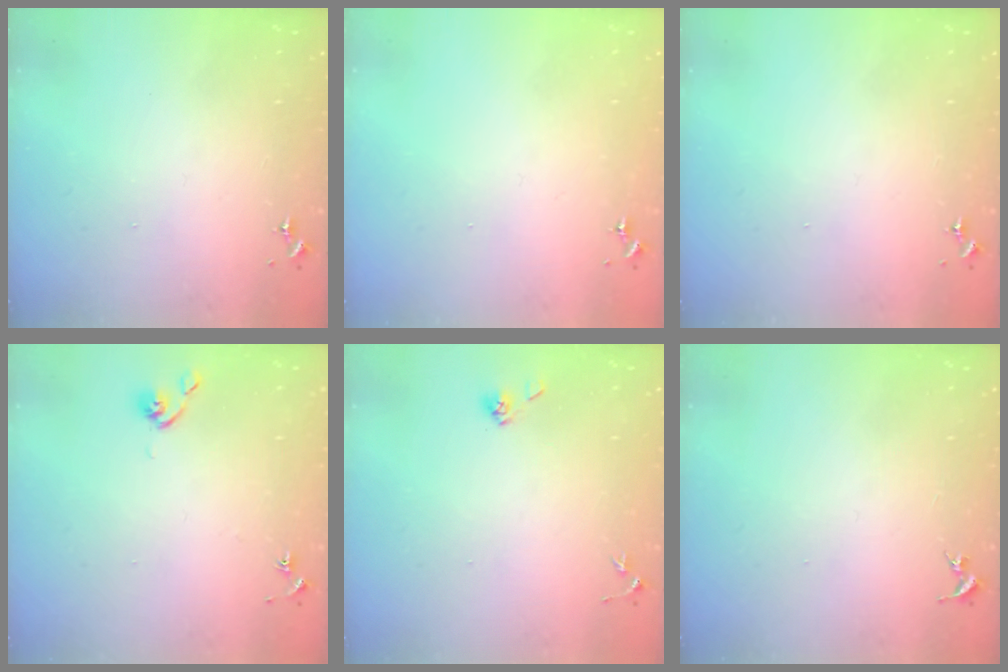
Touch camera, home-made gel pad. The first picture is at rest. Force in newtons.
{"total": 0.0}
{"total": 0.0}
{"total": 4.9, "press": 4.9, "slide": 0.7}
{"total": 3.9, "press": 3.5, "slide": 1.7}
{"total": 0.0}